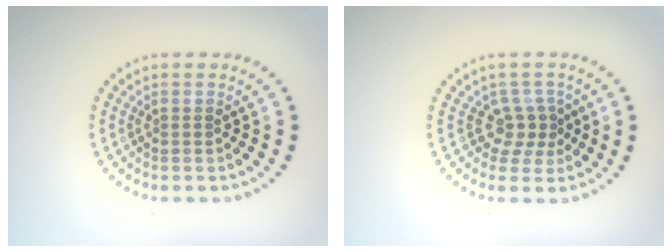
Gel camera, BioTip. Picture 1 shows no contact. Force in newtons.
{"total": 2.4, "press": 1.7, "slide": 1.7}